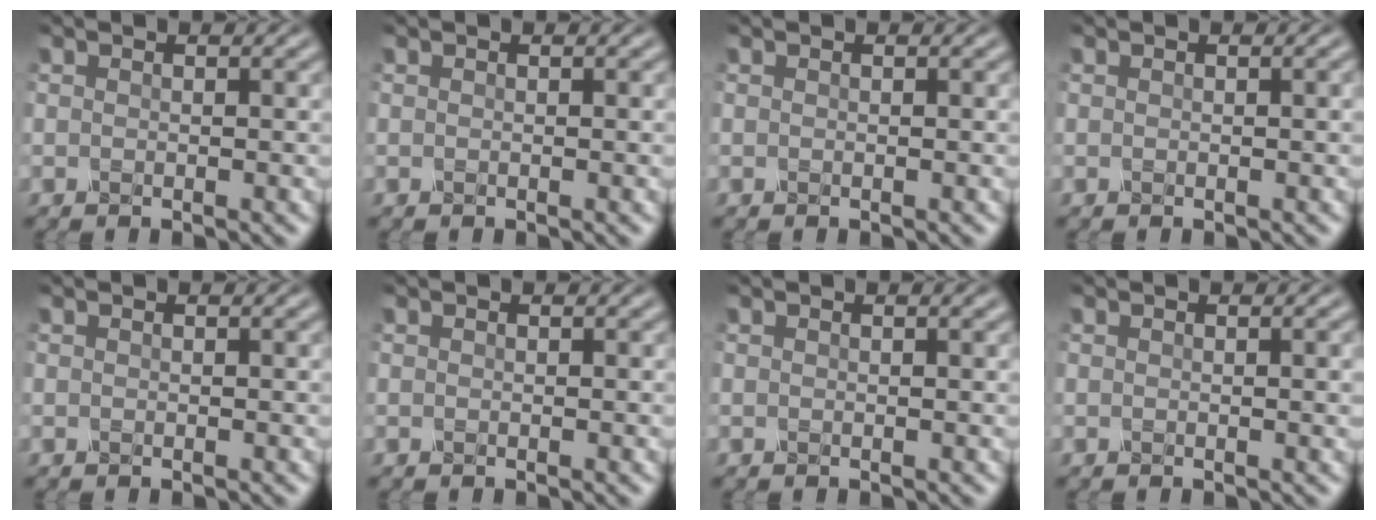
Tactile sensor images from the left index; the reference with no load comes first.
{"total": 0.0}
{"total": 0.0}
{"total": 0.6, "force": [0.1, 0.1, 0.6], "torque": [-0.006, 0.005, 0.001]}
{"total": 0.0}
{"total": 0.0}
{"total": 0.7, "force": [0.4, 0.1, 0.5], "torque": [-0.004, 0.005, 0.005]}
{"total": 1.2, "force": [0.1, 0.3, 1.2], "torque": [-0.011, 0.003, -0.001]}